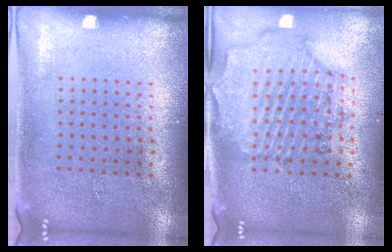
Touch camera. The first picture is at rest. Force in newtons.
{"total": 1.6, "press": 1.6, "slide": 0.4}